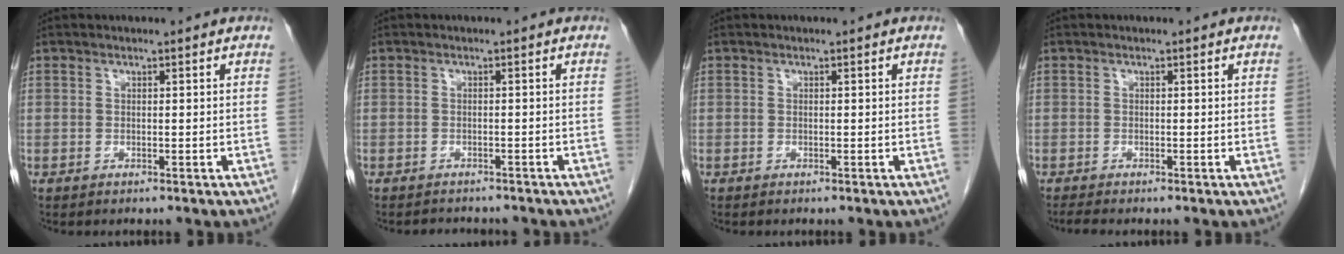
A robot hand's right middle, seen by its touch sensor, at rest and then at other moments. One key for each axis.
{"total": 4.2, "fx": -3.8, "fy": 1.3, "fz": 1.2, "tx": -0.017, "ty": -0.003, "tz": -0.046}
{"total": 0.0}
{"total": 1.0, "fx": -0.9, "fy": -0.2, "fz": 0.4, "tx": -0.015, "ty": -0.005, "tz": -0.020}